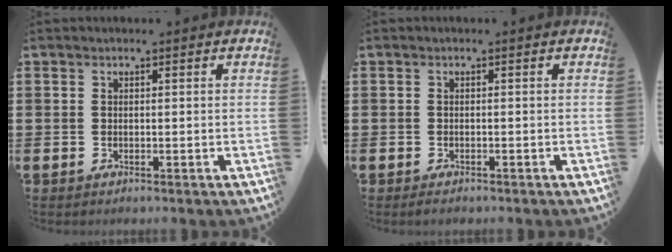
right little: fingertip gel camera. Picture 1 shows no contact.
{"total": 0.6, "force": [-0.4, 0.2, 0.4], "torque": [-0.008, 0.001, -0.009]}